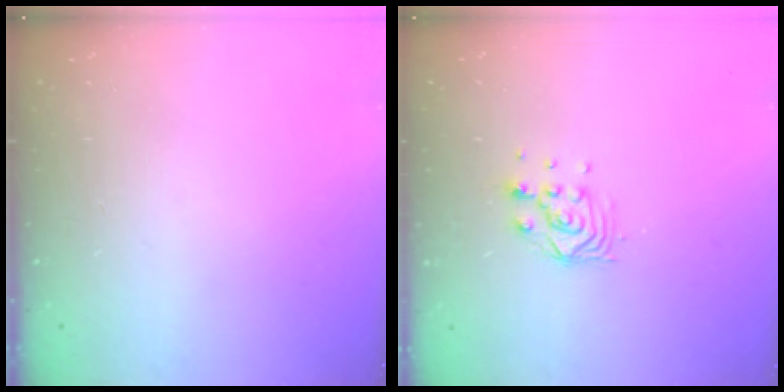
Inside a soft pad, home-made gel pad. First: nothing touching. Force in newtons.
{"total": 7.4, "press": 7.3, "slide": 0.6}